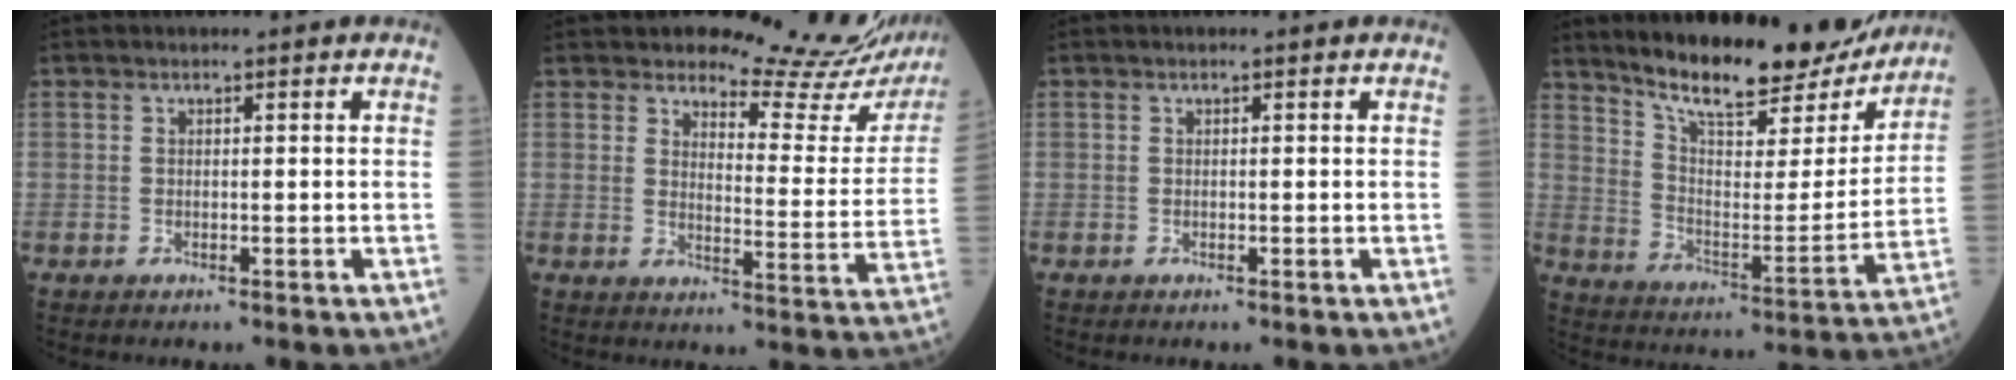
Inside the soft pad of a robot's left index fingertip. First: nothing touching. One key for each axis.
{"total": 15.9, "fx": 15.5, "fy": 1.6, "fz": 2.9, "tx": -0.025, "ty": -0.104, "tz": 0.161}
{"total": 0.0}
{"total": 20.3, "fx": 17.7, "fy": 4.9, "fz": 8.7, "tx": -0.133, "ty": -0.020, "tz": 0.261}